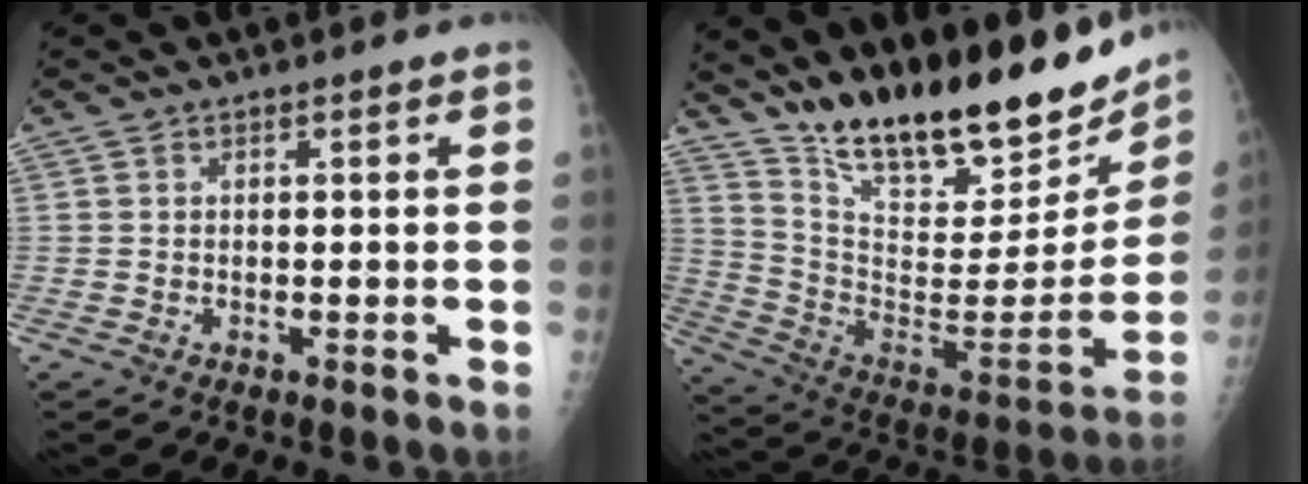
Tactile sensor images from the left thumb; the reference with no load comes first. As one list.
[{"total": 27.4, "force": [21.2, 9.1, 14.9], "torque": [-0.210, -0.090, 0.334]}]